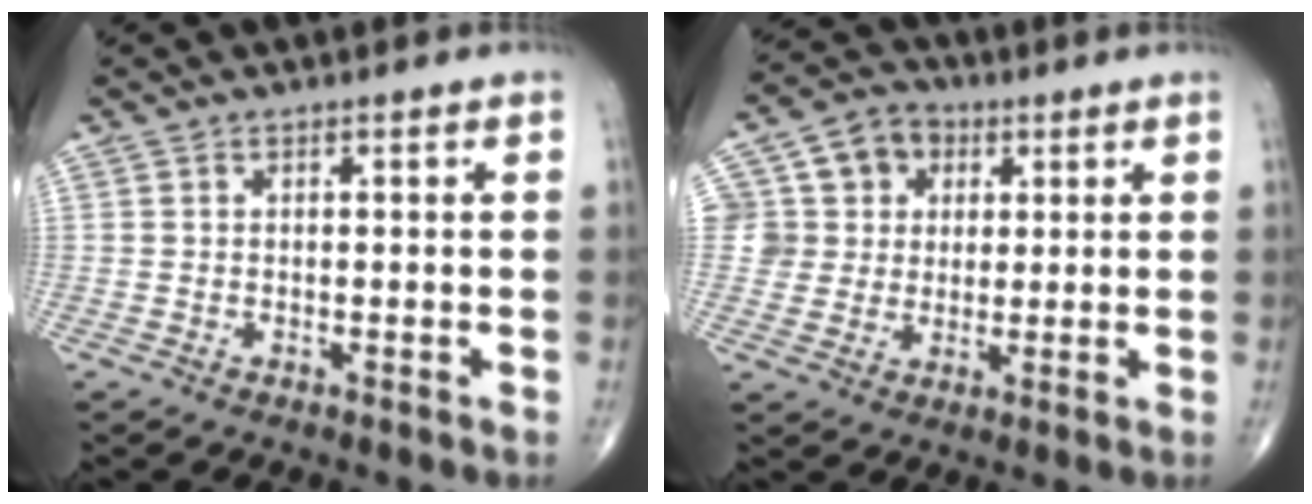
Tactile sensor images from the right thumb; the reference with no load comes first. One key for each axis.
{"total": 9.9, "fx": 2.8, "fy": 9.0, "fz": 2.9, "tx": -0.015, "ty": 0.009, "tz": 0.043}